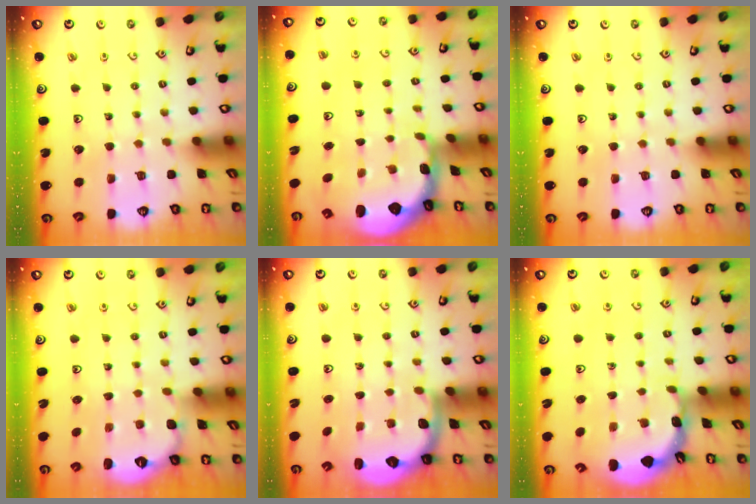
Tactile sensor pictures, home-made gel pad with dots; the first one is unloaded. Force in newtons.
{"total": 2.3, "press": 1.5, "slide": 1.8}
{"total": 0.0}
{"total": 2.0, "press": 0.6, "slide": 1.9}
{"total": 2.5, "press": 2.1, "slide": 1.3}
{"total": 1.9, "press": 1.9, "slide": 0.0}